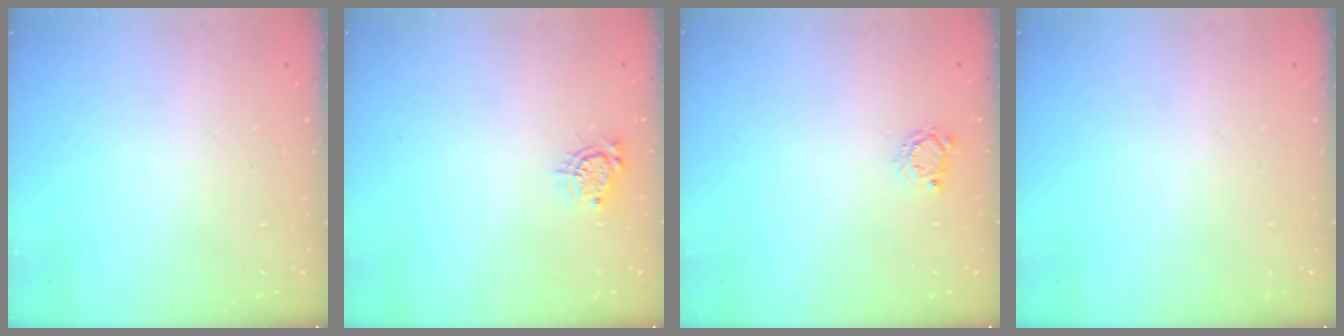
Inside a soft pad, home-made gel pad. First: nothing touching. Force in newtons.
{"total": 5.1, "press": 5.0, "slide": 0.6}
{"total": 2.8, "press": 2.7, "slide": 0.4}
{"total": 0.0}